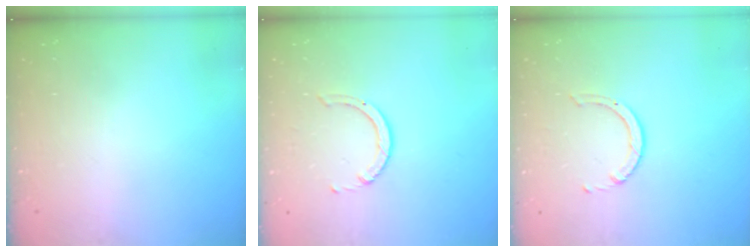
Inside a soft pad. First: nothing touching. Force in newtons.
{"total": 2.3, "press": 2.3, "slide": 0.3}
{"total": 2.5, "press": 2.4, "slide": 0.3}